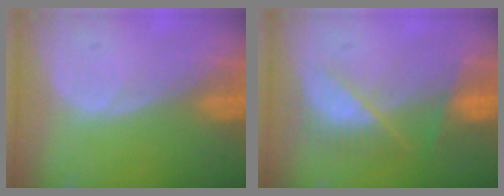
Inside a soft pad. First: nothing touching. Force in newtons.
{"total": 7.1, "press": 6.3, "slide": 3.2}